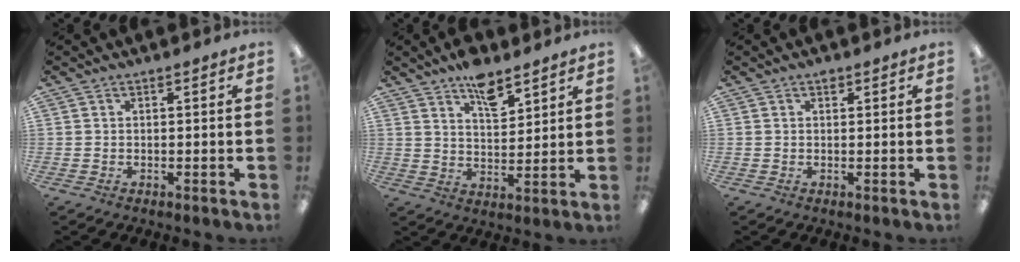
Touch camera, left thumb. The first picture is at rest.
{"total": 8.6, "force": [6.3, 3.9, 4.5], "torque": [-0.059, -0.037, 0.106]}
{"total": 1.2, "force": [0.7, 0.7, 0.7], "torque": [-0.006, -0.001, 0.010]}